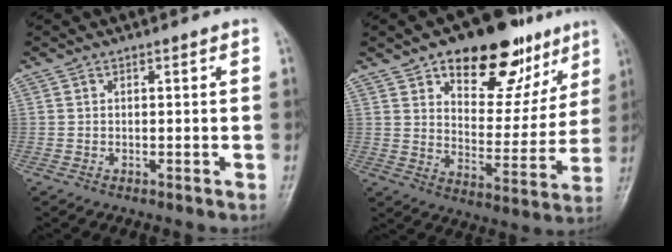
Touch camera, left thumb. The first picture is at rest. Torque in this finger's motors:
{"motor_torque": [0.59, 0.44, 1.25, -1.27, 0.19]}